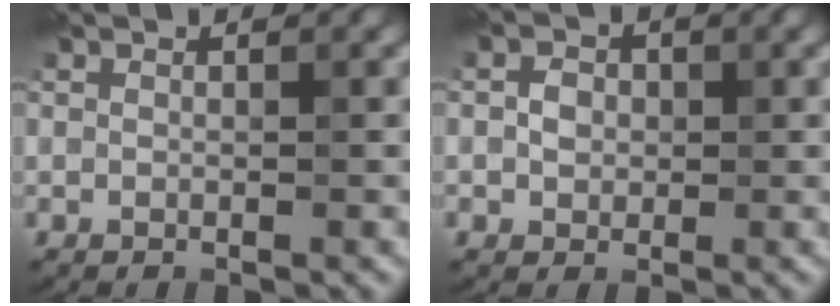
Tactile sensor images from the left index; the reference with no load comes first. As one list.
[{"total": 1.8, "force": [0.0, 1.5, 0.8], "torque": [-0.013, 0.002, -0.006]}]